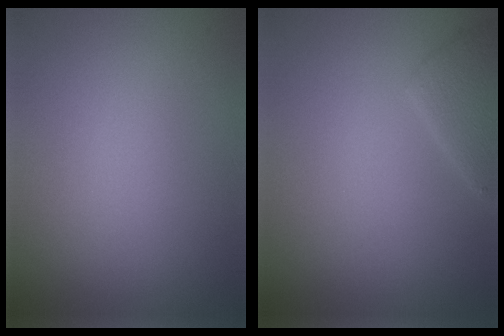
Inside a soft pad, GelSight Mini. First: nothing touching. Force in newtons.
{"total": 2.3, "press": 2.3, "slide": 0.1}